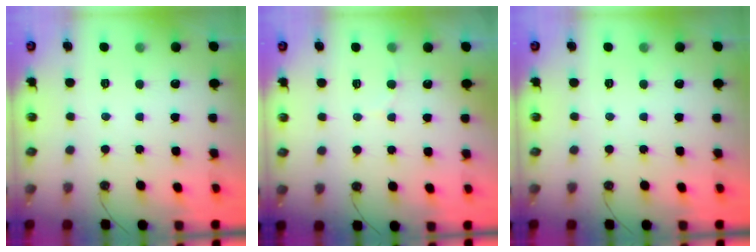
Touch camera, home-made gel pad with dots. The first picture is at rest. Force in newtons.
{"total": 4.4, "press": 4.3, "slide": 0.5}
{"total": 0.0}